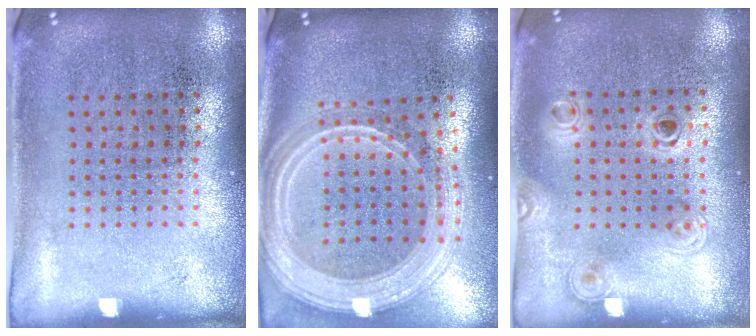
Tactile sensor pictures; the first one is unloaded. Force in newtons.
{"total": 3.0, "press": 2.4, "slide": 1.8}
{"total": 1.2, "press": 1.1, "slide": 0.6}